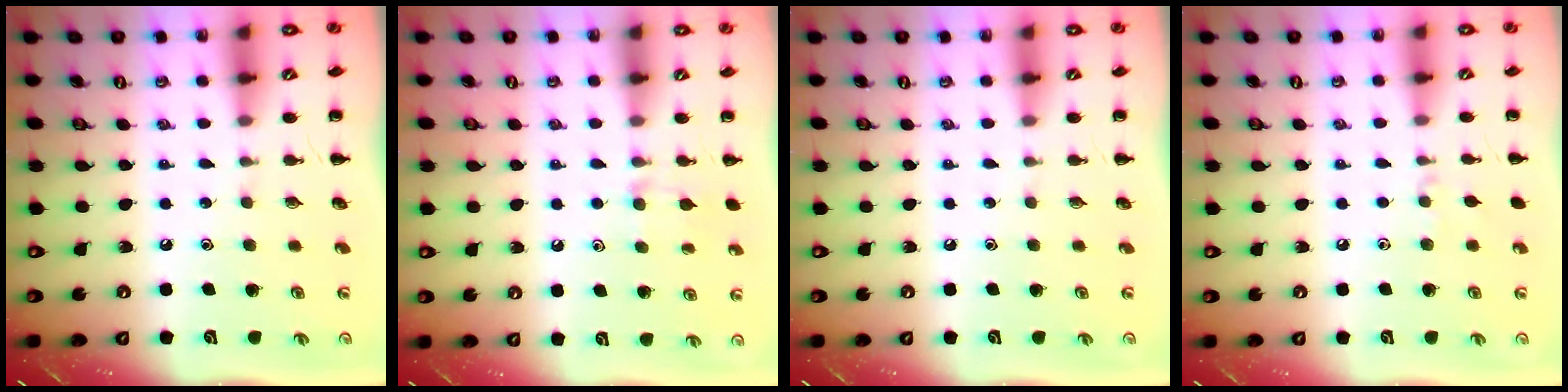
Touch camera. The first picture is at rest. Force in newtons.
{"total": 7.0, "press": 6.7, "slide": 2.2}
{"total": 0.0}
{"total": 4.6, "press": 4.3, "slide": 1.6}